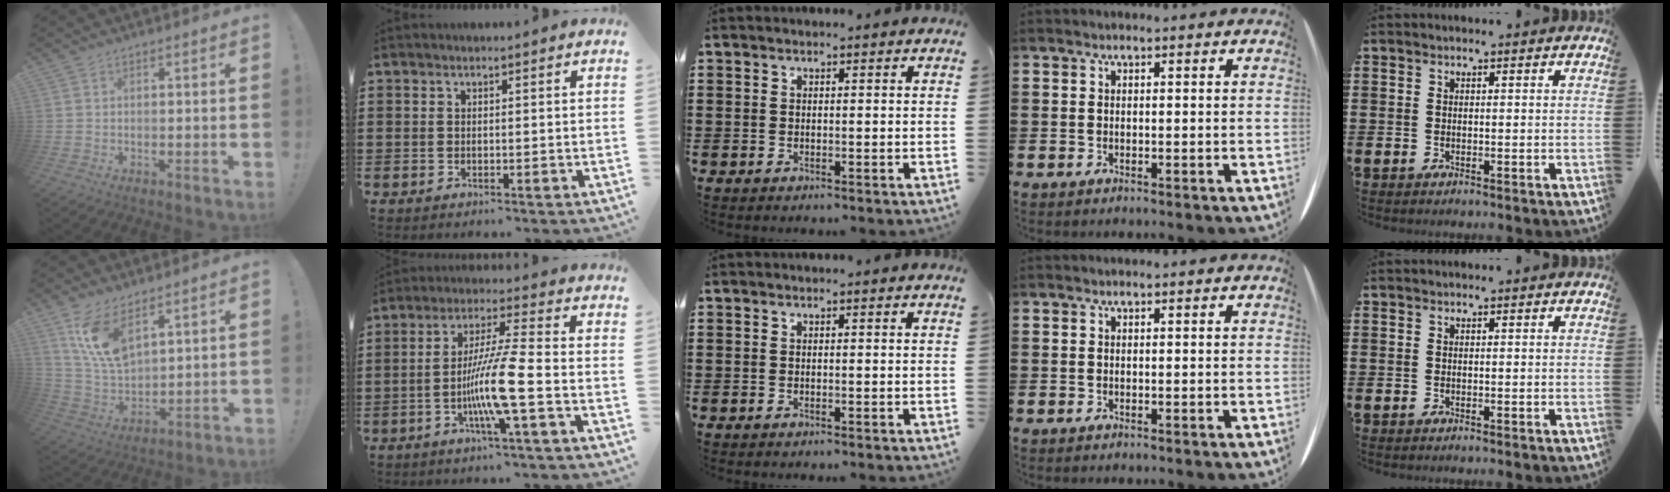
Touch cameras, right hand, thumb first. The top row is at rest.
{"thumb": {"total": 12.5, "force": [8.1, 5.6, 7.7], "torque": [-0.157, -0.048, 0.151]}, "index": {"total": 10.0, "force": [-3.4, -0.3, 9.4], "torque": [-0.187, -0.014, -0.070]}}